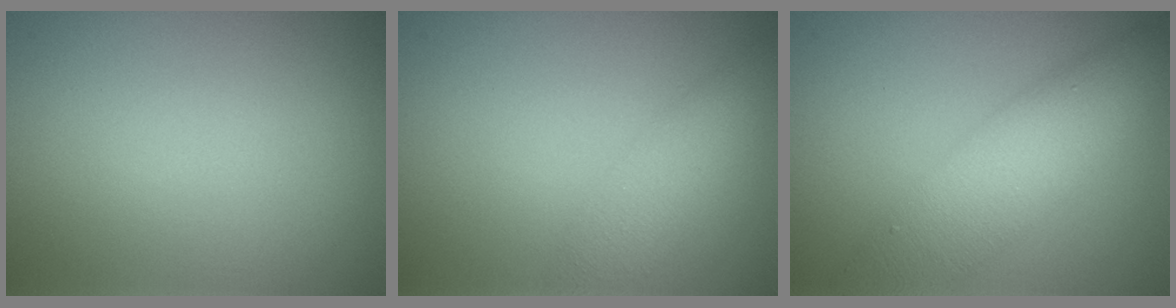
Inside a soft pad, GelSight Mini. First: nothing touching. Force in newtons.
{"total": 3.6, "press": 3.6, "slide": 0.2}
{"total": 7.0, "press": 7.0, "slide": 0.2}